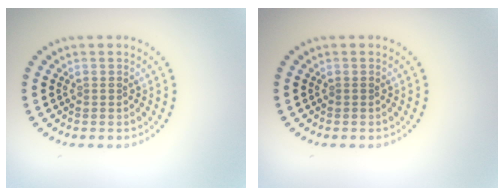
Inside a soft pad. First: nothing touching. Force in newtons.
{"total": 0.0}